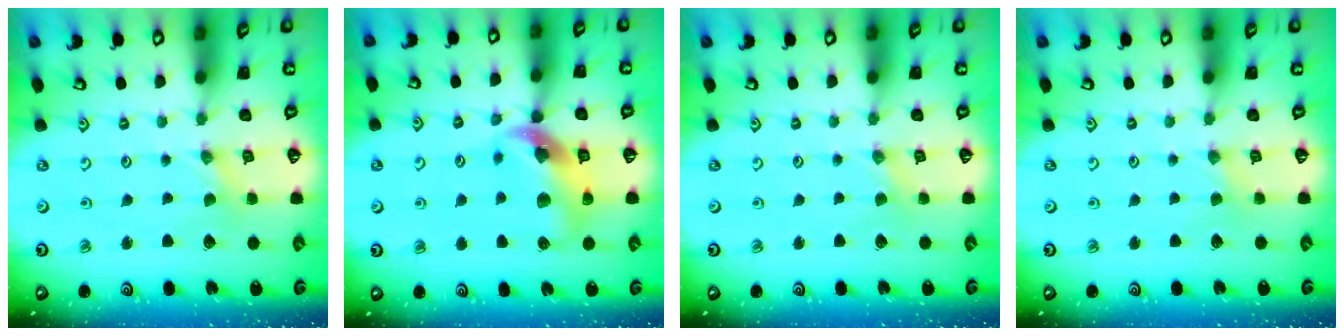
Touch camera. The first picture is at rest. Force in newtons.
{"total": 12.2, "press": 12.1, "slide": 1.8}
{"total": 1.1, "press": 1.1, "slide": 0.2}
{"total": 1.6, "press": 1.5, "slide": 0.4}